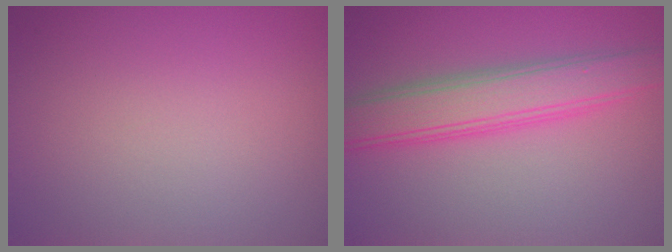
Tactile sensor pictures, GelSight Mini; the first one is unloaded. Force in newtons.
{"total": 5.3, "press": 5.3, "slide": 0.0}